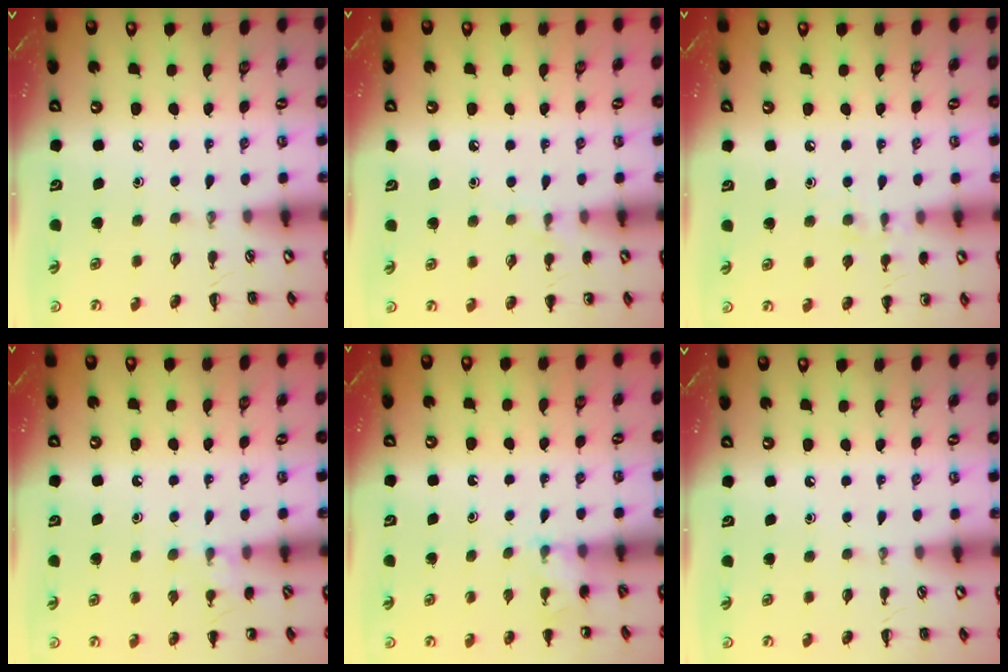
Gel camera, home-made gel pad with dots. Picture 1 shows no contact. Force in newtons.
{"total": 5.3, "press": 5.0, "slide": 1.6}
{"total": 7.0, "press": 6.7, "slide": 2.0}
{"total": 6.8, "press": 6.5, "slide": 2.0}
{"total": 4.2, "press": 4.0, "slide": 1.4}
{"total": 0.0}